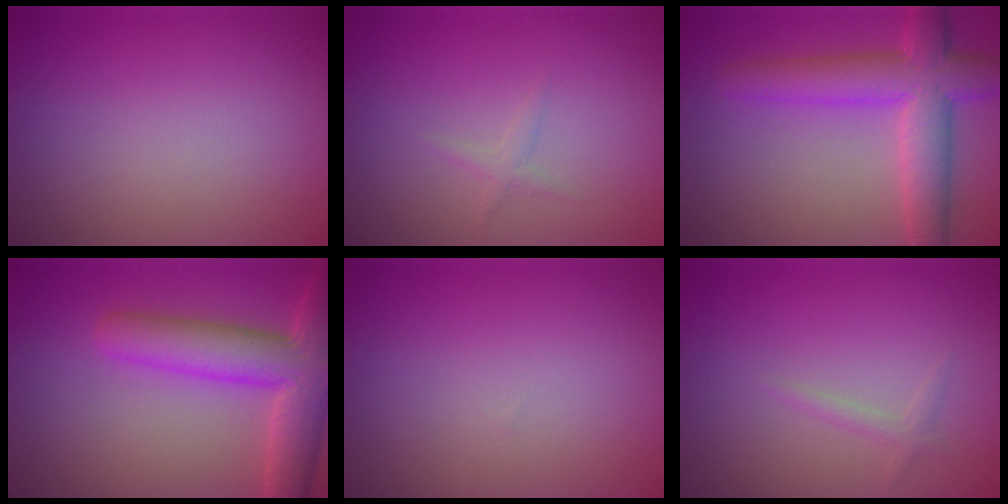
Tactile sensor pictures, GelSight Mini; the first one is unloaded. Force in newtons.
{"total": 0.7, "press": 0.7, "slide": 0.0}
{"total": 6.8, "press": 6.8, "slide": 0.2}
{"total": 7.5, "press": 7.5, "slide": 0.4}
{"total": 0.0}
{"total": 0.9, "press": 0.9, "slide": 0.1}